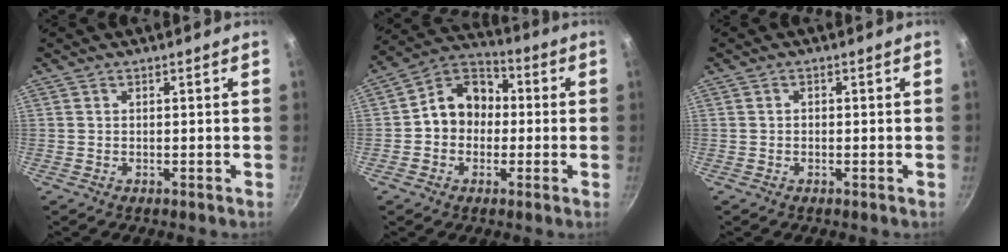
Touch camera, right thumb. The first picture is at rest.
{"total": 11.0, "force": [-0.3, 9.2, 6.1], "torque": [-0.054, 0.035, -0.027]}
{"total": 0.8, "force": [-0.1, 0.6, 0.4], "torque": [-0.008, 0.005, -0.003]}